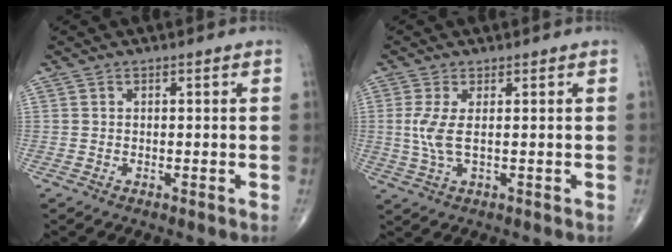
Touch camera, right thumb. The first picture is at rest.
{"total": 4.6, "force": [0.4, 1.4, 4.4], "torque": [-0.117, -0.006, 0.011]}